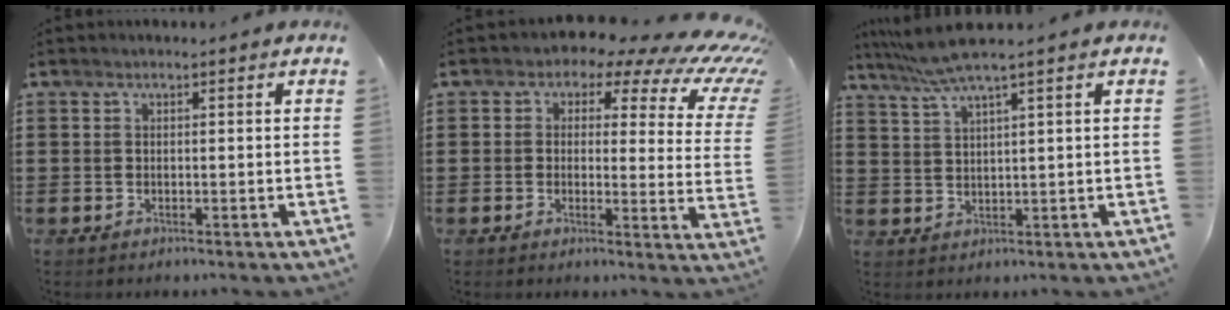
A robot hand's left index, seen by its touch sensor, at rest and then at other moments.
{"total": 6.6, "force": [4.8, 3.1, 3.3], "torque": [-0.056, -0.034, 0.077]}
{"total": 5.0, "force": [3.4, -0.2, 3.6], "torque": [-0.079, -0.003, 0.061]}